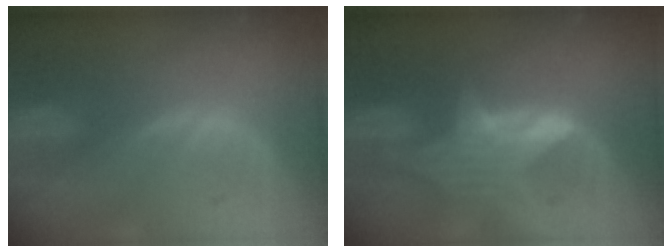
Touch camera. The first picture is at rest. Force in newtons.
{"total": 5.9, "press": 5.9, "slide": 0.5}